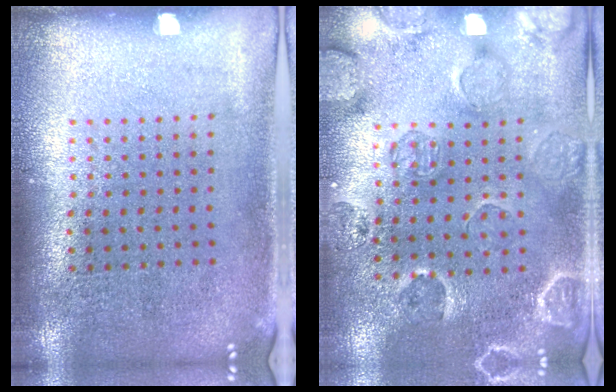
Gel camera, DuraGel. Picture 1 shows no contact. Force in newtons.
{"total": 2.5, "press": 2.1, "slide": 1.4}